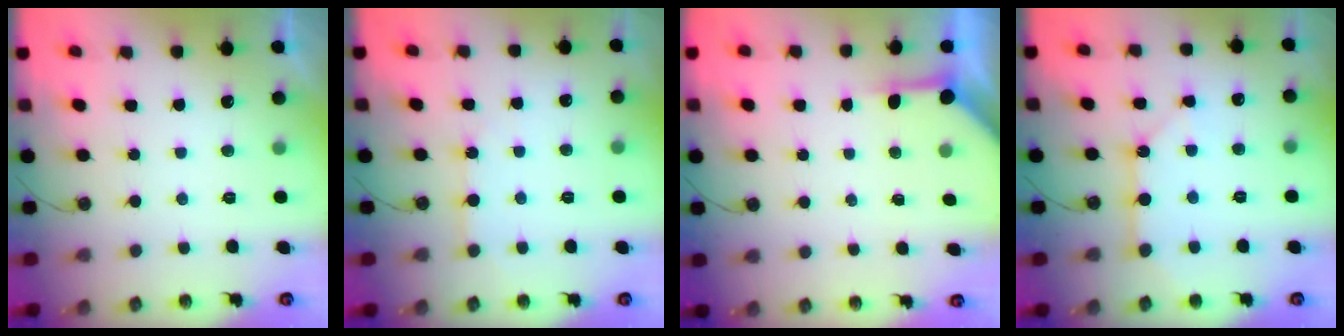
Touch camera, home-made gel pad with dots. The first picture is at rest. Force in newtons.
{"total": 3.8, "press": 3.7, "slide": 0.2}
{"total": 3.9, "press": 3.9, "slide": 0.5}
{"total": 7.0, "press": 7.0, "slide": 0.7}